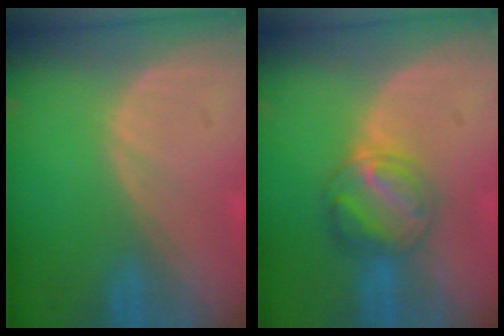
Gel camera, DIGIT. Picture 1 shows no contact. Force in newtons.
{"total": 5.8, "press": 5.8, "slide": 0.6}